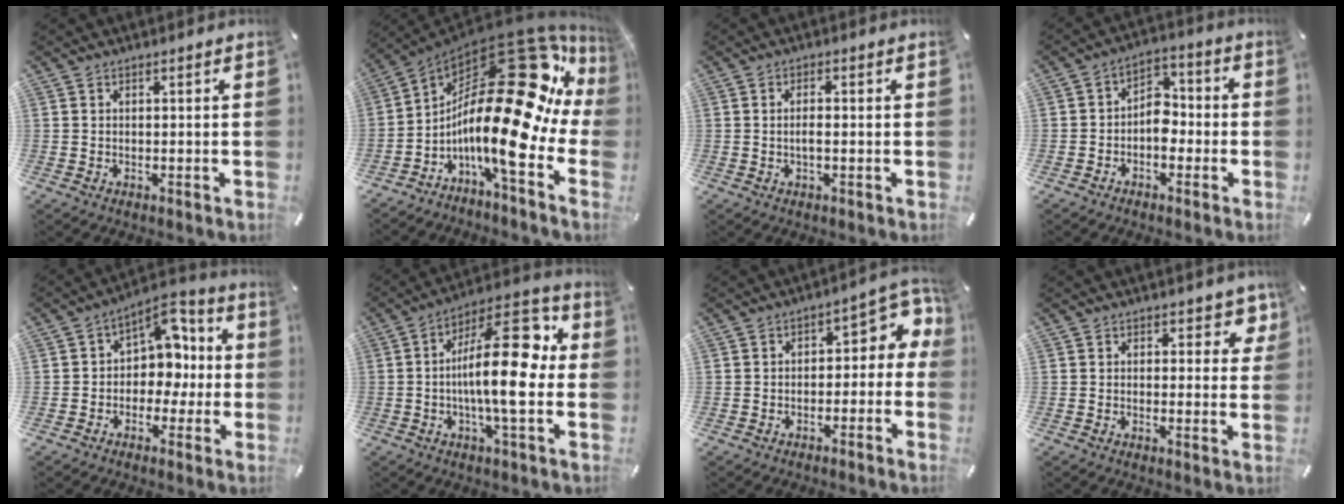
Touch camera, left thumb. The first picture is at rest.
{"total": 29.6, "force": [4.6, 9.7, 27.6], "torque": [-0.456, -0.097, 0.082]}
{"total": 2.4, "force": [-0.3, 0.6, 2.3], "torque": [-0.042, 0.000, -0.005]}
{"total": 6.5, "force": [-2.4, 4.7, 3.7], "torque": [-0.064, 0.018, -0.046]}
{"total": 8.6, "force": [0.8, 7.5, 4.1], "torque": [-0.054, -0.008, 0.015]}
{"total": 20.0, "force": [0.8, 7.0, 18.7], "torque": [-0.308, -0.007, 0.009]}
{"total": 7.0, "force": [0.7, 4.7, 5.1], "torque": [-0.056, -0.007, 0.005]}
{"total": 4.5, "force": [2.5, 2.6, 2.7], "torque": [-0.012, -0.015, 0.035]}